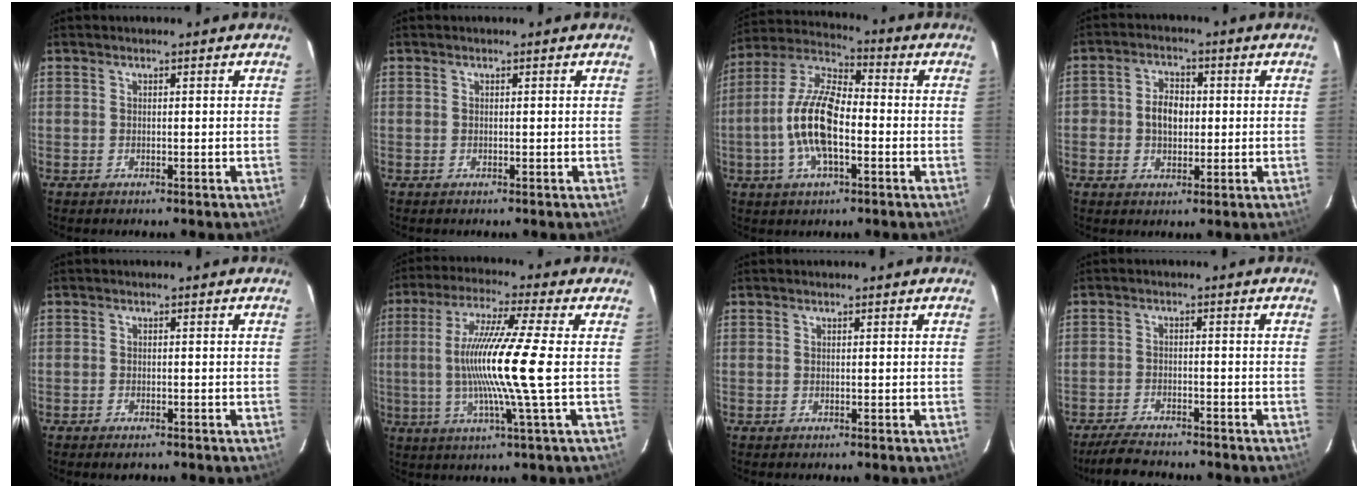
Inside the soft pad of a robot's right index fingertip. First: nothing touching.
{"total": 0.0}
{"total": 14.0, "force": [-3.0, 5.7, 12.4], "torque": [-0.258, 0.007, -0.064]}
{"total": 5.4, "force": [-0.2, 4.2, 3.4], "torque": [-0.065, 0.013, -0.001]}
{"total": 2.1, "force": [-1.6, 0.9, 0.9], "torque": [-0.024, -0.003, -0.028]}
{"total": 14.2, "force": [-0.9, -1.9, 14.1], "torque": [-0.261, -0.007, -0.020]}
{"total": 0.0}
{"total": 7.8, "force": [-7.0, 1.8, 2.9], "torque": [-0.082, -0.011, -0.114]}